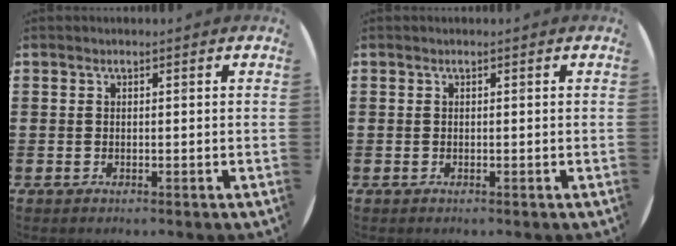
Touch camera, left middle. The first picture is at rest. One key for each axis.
{"total": 0.0}